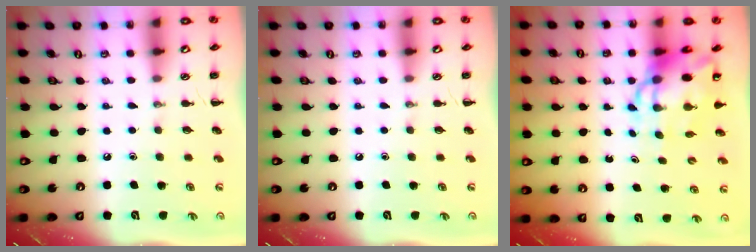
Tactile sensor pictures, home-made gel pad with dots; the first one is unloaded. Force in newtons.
{"total": 0.0}
{"total": 10.1, "press": 9.7, "slide": 2.7}